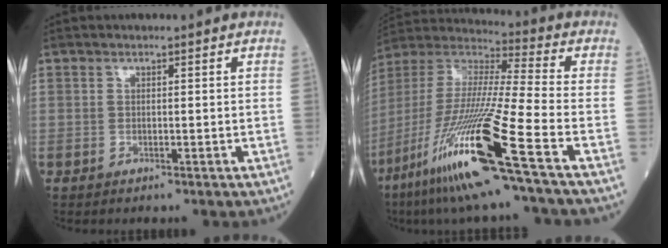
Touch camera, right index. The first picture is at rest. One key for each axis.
{"total": 23.0, "fx": -11.6, "fy": -0.6, "fz": 19.8, "tx": -0.424, "ty": -0.059, "tz": -0.228}